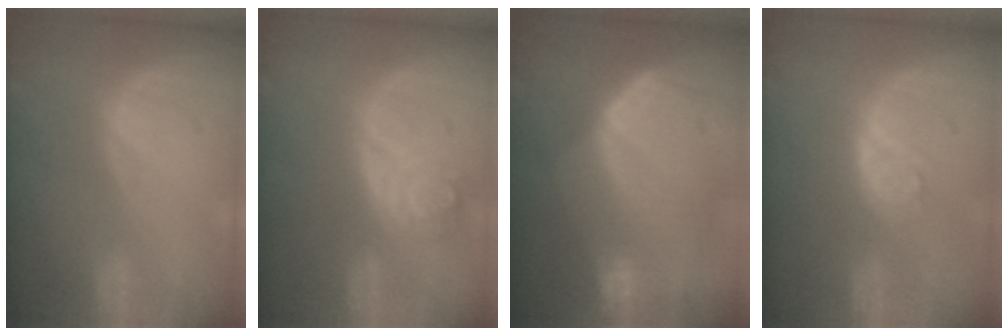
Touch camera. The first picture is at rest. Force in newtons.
{"total": 4.2, "press": 4.2, "slide": 0.7}
{"total": 10.8, "press": 9.4, "slide": 5.3}
{"total": 4.0, "press": 3.6, "slide": 1.9}